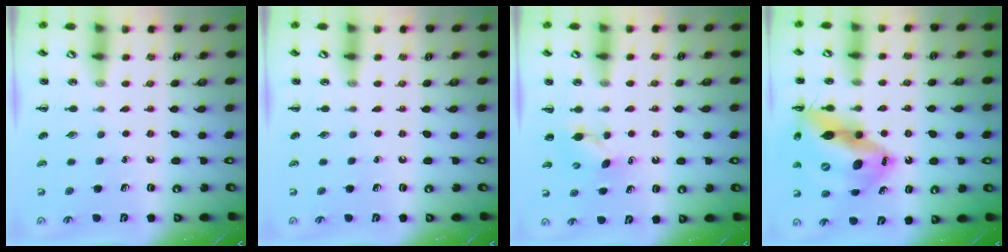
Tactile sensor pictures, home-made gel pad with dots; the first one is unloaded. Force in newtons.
{"total": 0.0}
{"total": 3.7, "press": 3.6, "slide": 1.0}
{"total": 22.4, "press": 21.6, "slide": 5.7}